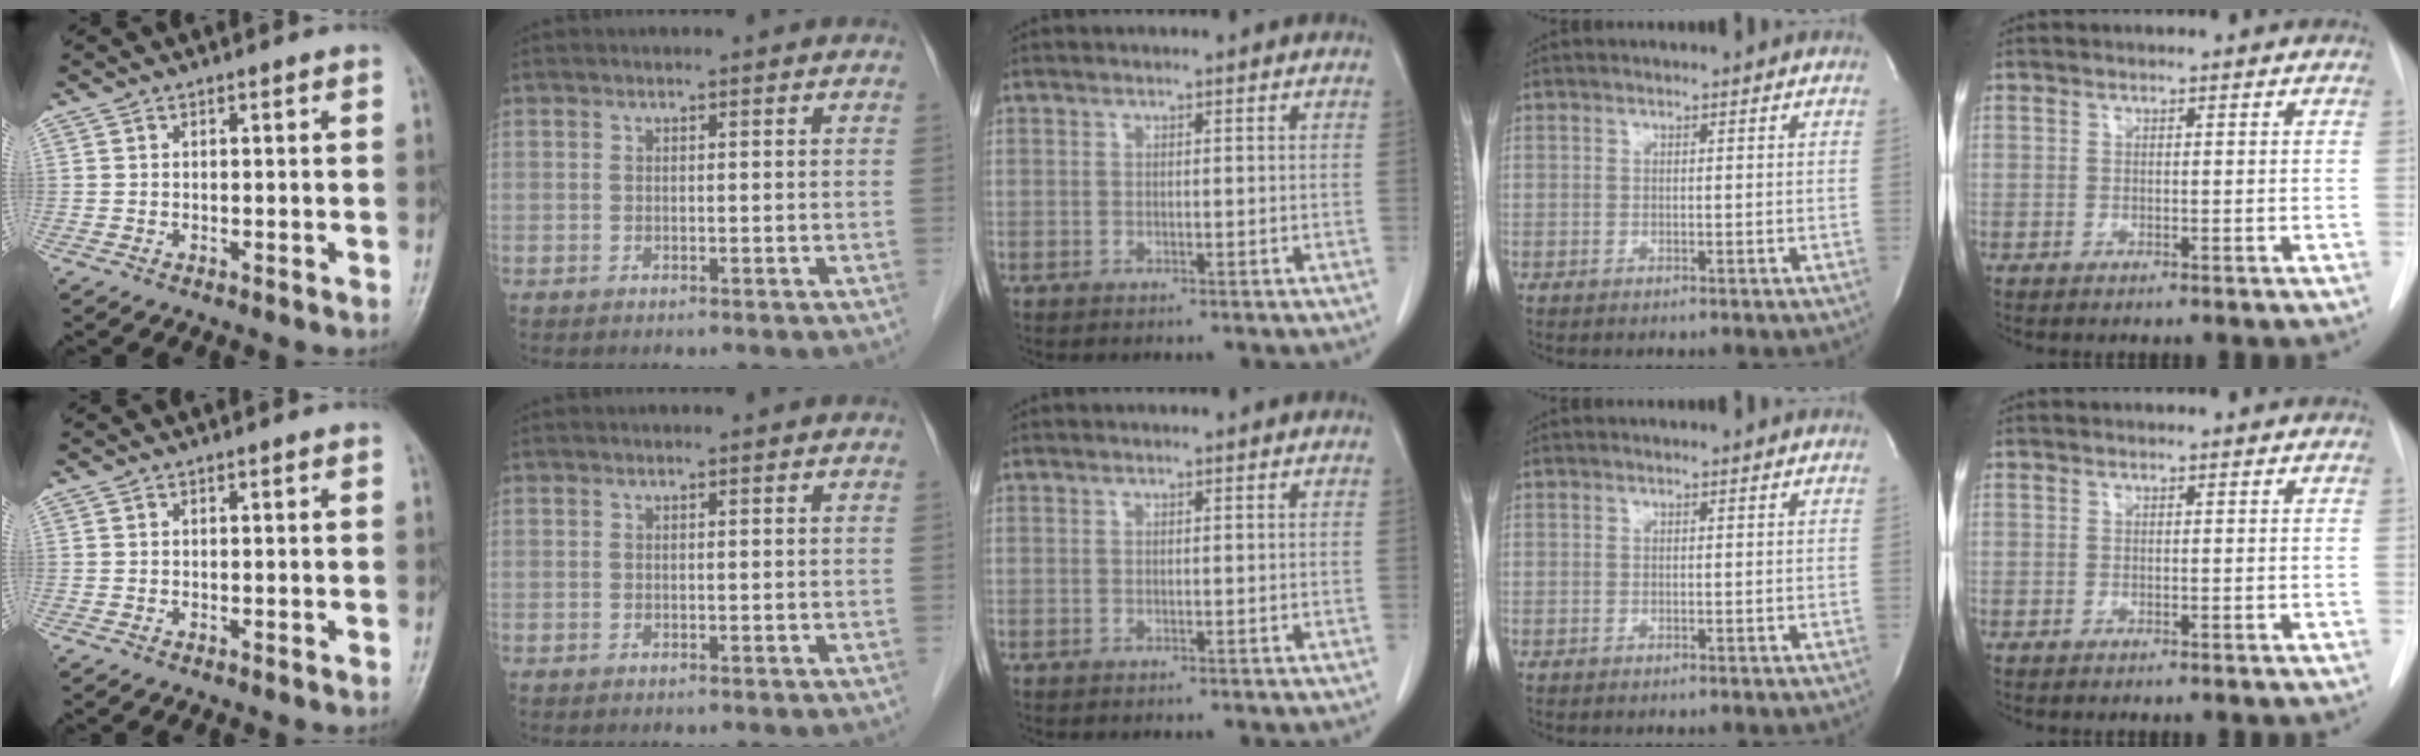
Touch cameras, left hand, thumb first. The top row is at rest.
{}